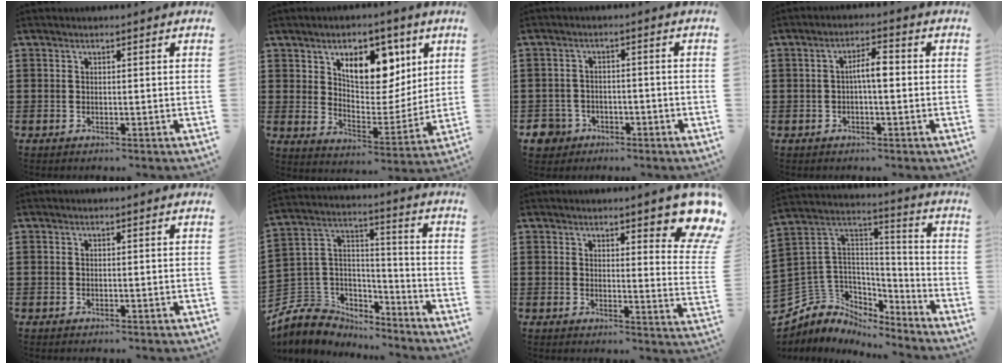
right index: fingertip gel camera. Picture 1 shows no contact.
{"total": 10.4, "force": [5.7, 5.8, 6.4], "torque": [-0.104, -0.017, 0.095]}
{"total": 3.1, "force": [-2.4, 1.9, 0.4], "torque": [-0.020, 0.002, -0.052]}
{"total": 3.7, "force": [-0.2, 0.9, 3.6], "torque": [-0.066, 0.010, -0.008]}
{"total": 0.0}
{"total": 6.9, "force": [-5.0, 4.6, 0.5], "torque": [-0.050, -0.003, -0.100]}
{"total": 6.7, "force": [5.2, 1.3, 3.9], "torque": [-0.065, -0.026, 0.088]}
{"total": 6.7, "force": [-3.6, 5.6, 0.1], "torque": [-0.045, -0.014, -0.072]}